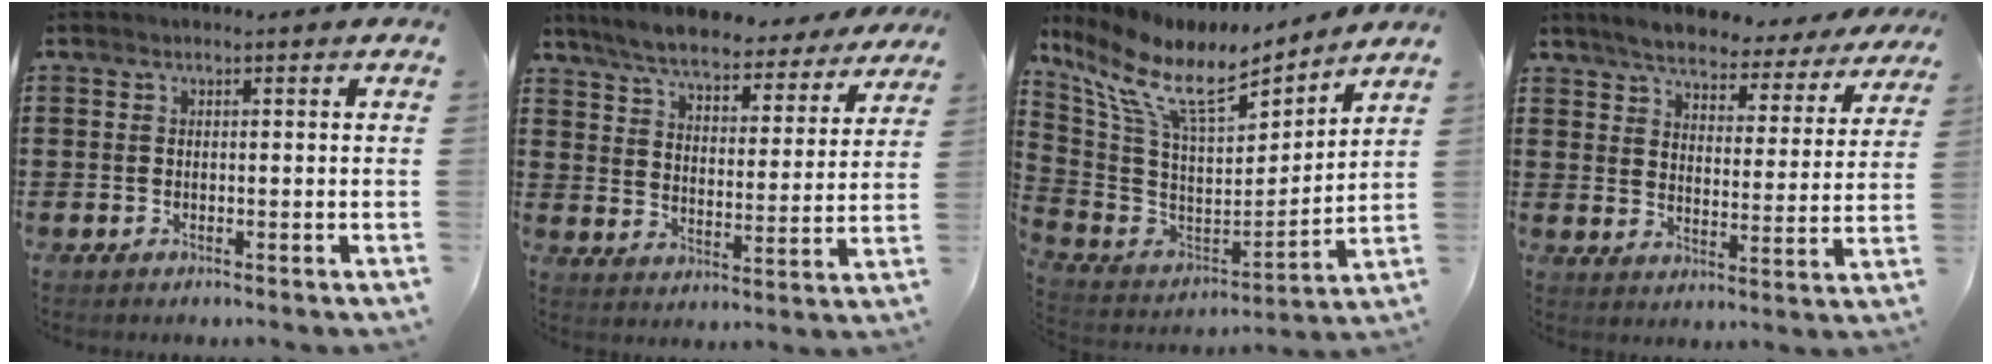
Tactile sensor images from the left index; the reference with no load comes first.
{"total": 7.3, "force": [6.9, 0.7, 2.3], "torque": [-0.077, -0.040, 0.121]}
{"total": 11.4, "force": [8.1, 3.6, 7.2], "torque": [-0.172, -0.048, 0.141]}
{"total": 5.5, "force": [5.2, 0.8, 1.4], "torque": [-0.054, -0.031, 0.088]}